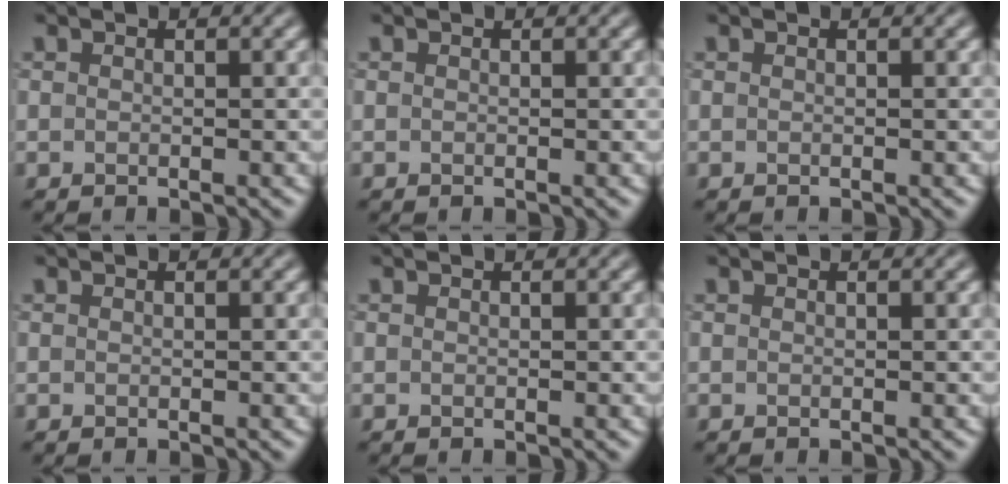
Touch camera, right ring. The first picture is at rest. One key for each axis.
{"total": 0.0}
{"total": 0.0}
{"total": 0.0}
{"total": 0.0}
{"total": 0.0}